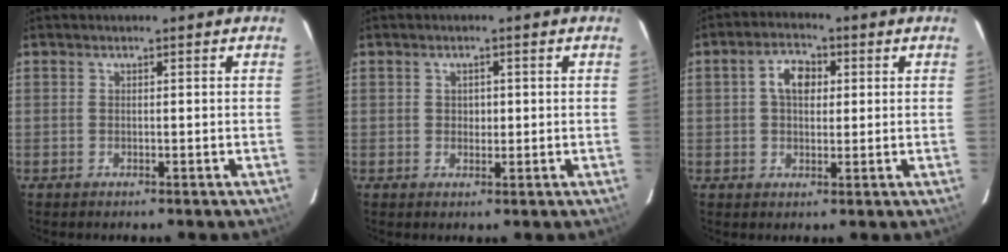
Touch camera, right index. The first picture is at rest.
{"total": 1.8, "force": [0.2, 1.6, 0.8], "torque": [-0.009, 0.005, 0.003]}
{"total": 5.5, "force": [1.2, 3.6, 4.0], "torque": [-0.069, 0.018, 0.020]}